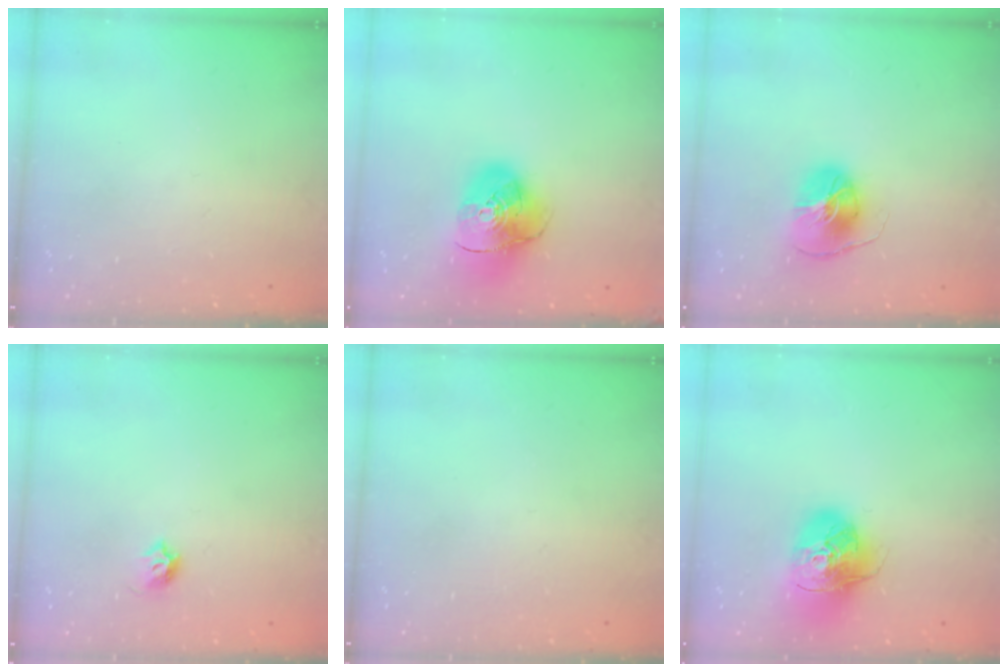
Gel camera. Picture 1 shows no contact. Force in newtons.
{"total": 12.3, "press": 12.2, "slide": 1.9}
{"total": 8.5, "press": 8.5, "slide": 0.2}
{"total": 5.0, "press": 4.9, "slide": 0.7}
{"total": 0.7, "press": 0.7, "slide": 0.3}
{"total": 15.9, "press": 15.8, "slide": 2.3}